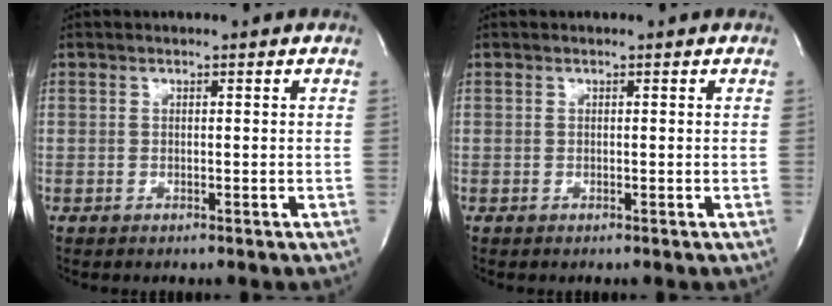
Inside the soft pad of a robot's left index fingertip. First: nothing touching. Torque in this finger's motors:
{"motor_torque": [-0.13, 0.14, 0.00, 0.00]}